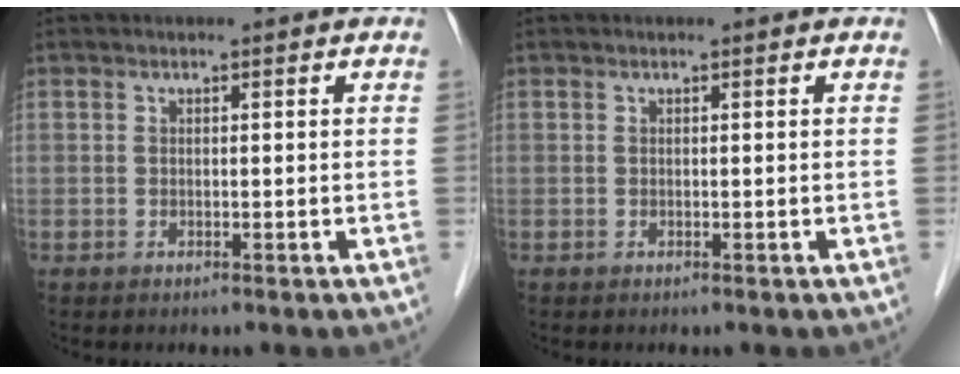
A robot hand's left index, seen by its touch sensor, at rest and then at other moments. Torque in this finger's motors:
{"motor_torque": [0.00, 0.00, 0.00, 0.00]}